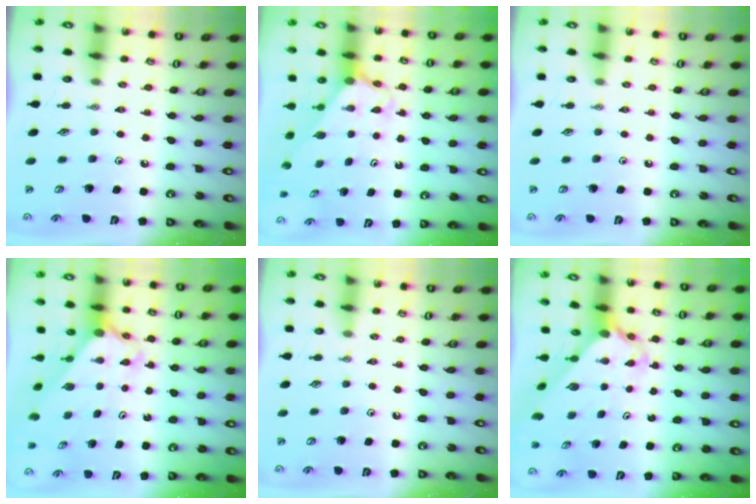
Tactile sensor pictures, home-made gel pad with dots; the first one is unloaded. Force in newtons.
{"total": 2.4, "press": 2.4, "slide": 0.2}
{"total": 0.0}
{"total": 2.6, "press": 2.6, "slide": 0.2}
{"total": 0.0}
{"total": 2.5, "press": 2.5, "slide": 0.2}